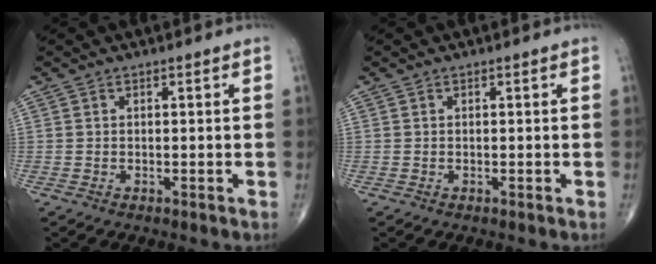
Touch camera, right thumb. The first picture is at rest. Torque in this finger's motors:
{"motor_torque": [0.00, 0.01, -0.07, -0.03, 0.00]}